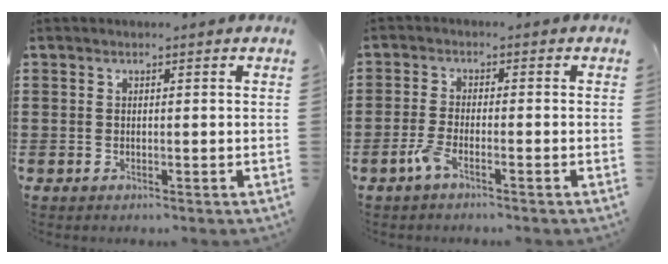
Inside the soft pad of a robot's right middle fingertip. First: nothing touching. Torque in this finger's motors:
{"motor_torque": [-0.13, -0.05, 0.06, 0.02]}